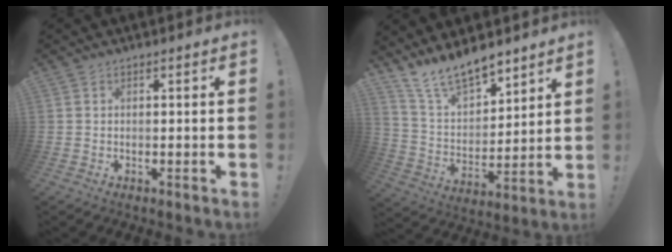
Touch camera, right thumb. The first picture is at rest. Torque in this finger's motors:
{"motor_torque": [0.08, 0.42, 0.96, 0.95, 0.05]}